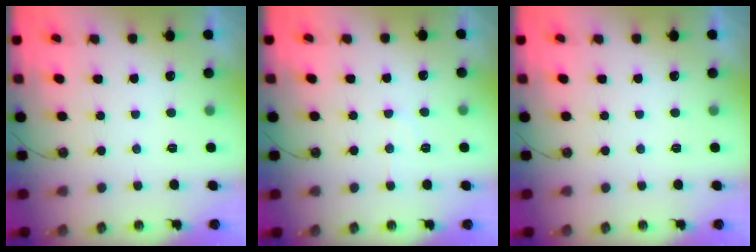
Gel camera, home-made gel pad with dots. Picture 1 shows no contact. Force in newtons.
{"total": 5.4, "press": 5.3, "slide": 1.0}
{"total": 0.0}